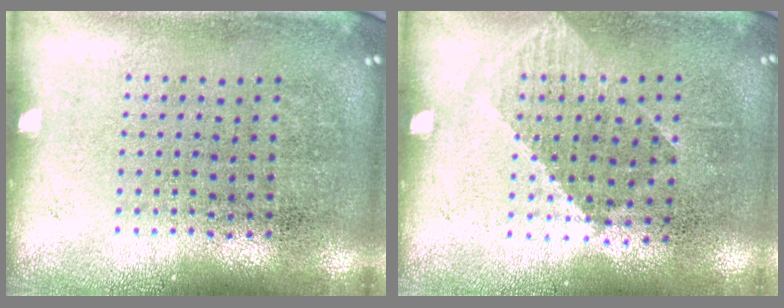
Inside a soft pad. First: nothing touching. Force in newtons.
{"total": 1.0, "press": 0.8, "slide": 0.5}